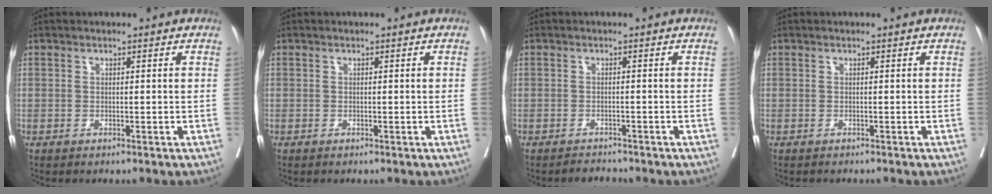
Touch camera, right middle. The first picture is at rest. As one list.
[{"total": 0.0}, {"total": 1.6, "force": [-1.6, 0.3, -0.1], "torque": [0.001, -0.006, -0.022]}, {"total": 1.4, "force": [-1.3, 0.3, 0.4], "torque": [-0.008, -0.003, -0.017]}]